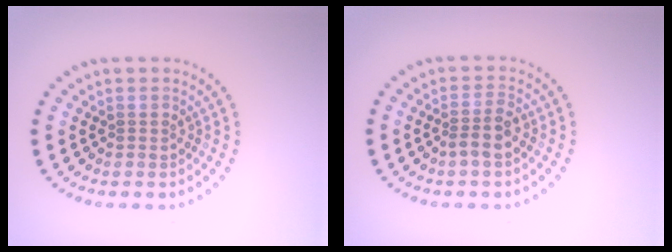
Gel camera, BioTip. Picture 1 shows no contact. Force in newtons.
{"total": 2.0, "press": 1.7, "slide": 1.0}